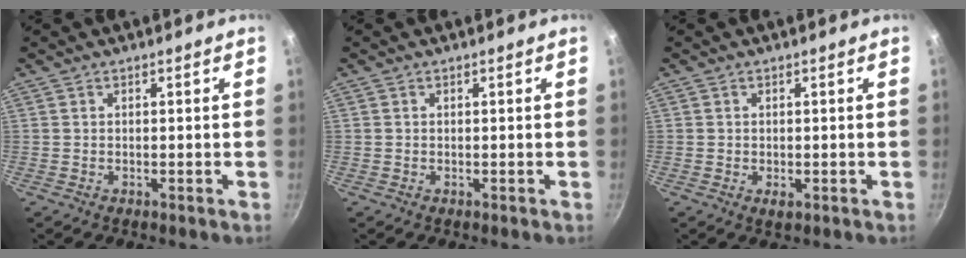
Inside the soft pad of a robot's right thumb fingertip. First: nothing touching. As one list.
[{"total": 0.0}, {"total": 1.6, "force": [-0.3, 1.1, 1.2], "torque": [-0.018, -0.004, -0.004]}]